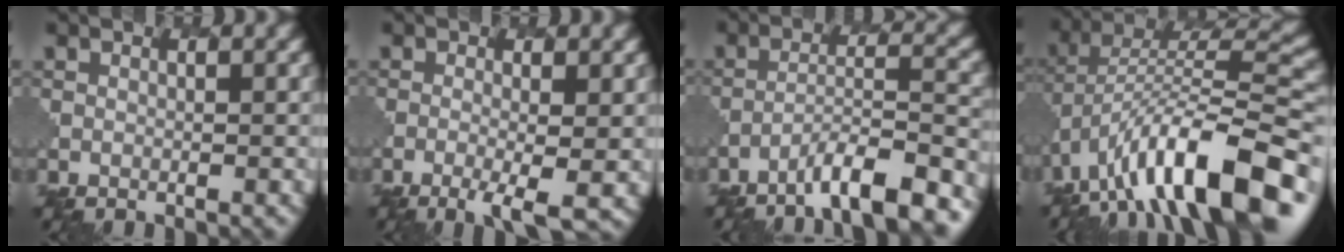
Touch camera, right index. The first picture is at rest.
{"total": 3.6, "force": [-1.3, 0.8, 3.2], "torque": [-0.062, -0.005, -0.020]}
{"total": 7.7, "force": [-5.8, 1.2, 4.8], "torque": [-0.066, 0.012, -0.094]}
{"total": 13.4, "force": [-7.3, 4.9, 10.2], "torque": [-0.166, 0.026, -0.120]}